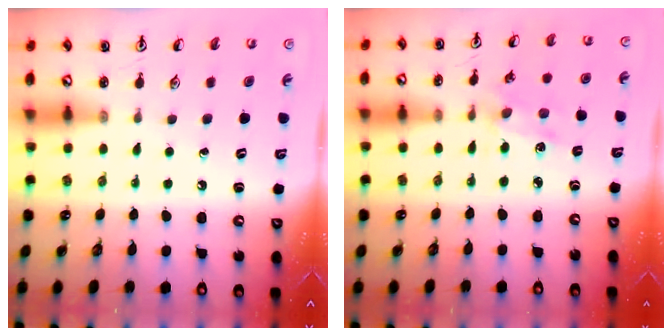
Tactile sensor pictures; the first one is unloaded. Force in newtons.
{"total": 1.2, "press": 1.1, "slide": 0.3}